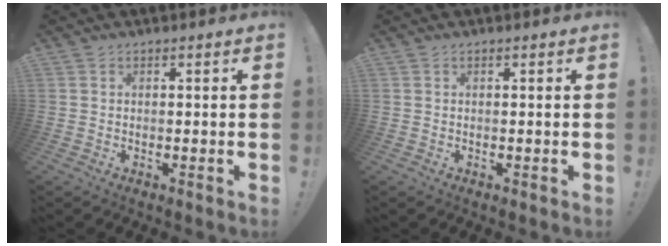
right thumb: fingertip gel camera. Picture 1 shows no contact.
{"total": 0.0}